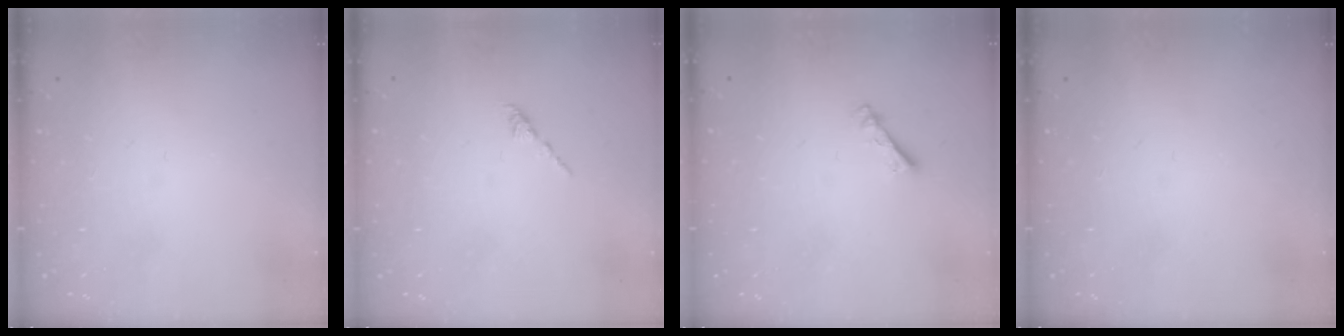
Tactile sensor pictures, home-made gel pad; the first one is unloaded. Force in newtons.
{"total": 1.6, "press": 1.5, "slide": 0.6}
{"total": 2.7, "press": 2.7, "slide": 0.4}
{"total": 0.0}